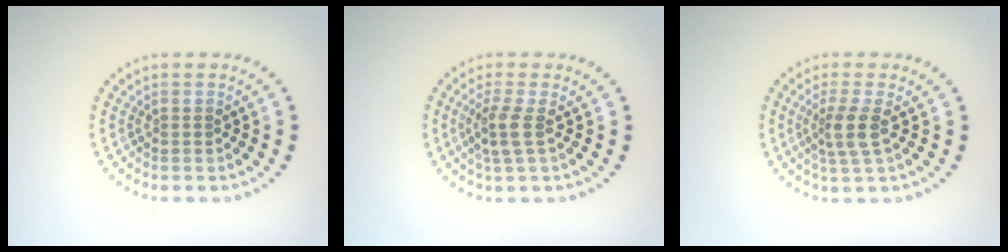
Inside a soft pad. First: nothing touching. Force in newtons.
{"total": 2.1, "press": 1.7, "slide": 1.2}
{"total": 2.5, "press": 2.0, "slide": 1.4}